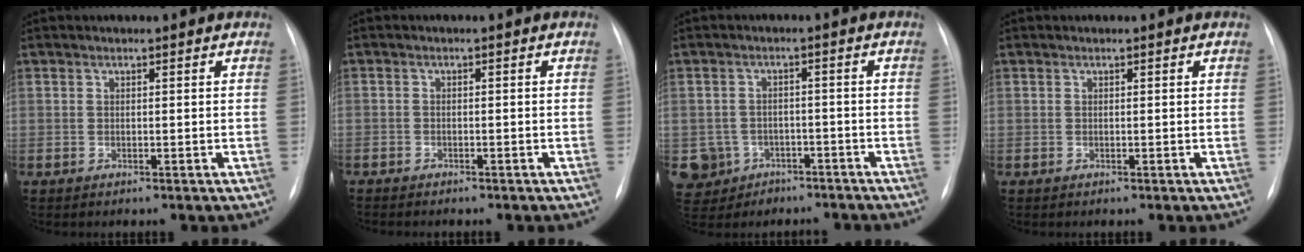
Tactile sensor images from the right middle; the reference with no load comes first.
{"total": 3.1, "force": [-2.5, 1.3, 1.3], "torque": [-0.016, -0.001, -0.026]}
{"total": 7.9, "force": [-4.3, 6.6, 1.0], "torque": [-0.040, 0.020, -0.053]}
{"total": 0.0}